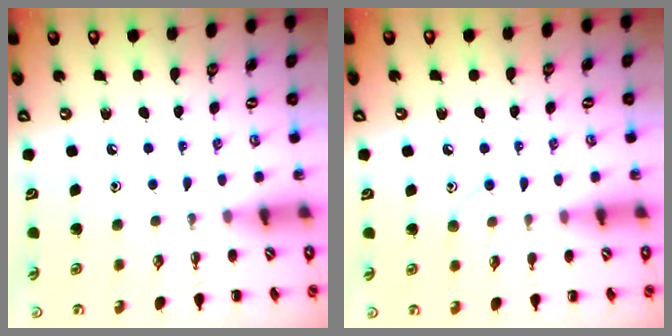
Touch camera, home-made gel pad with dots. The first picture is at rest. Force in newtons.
{"total": 7.1, "press": 6.7, "slide": 2.3}